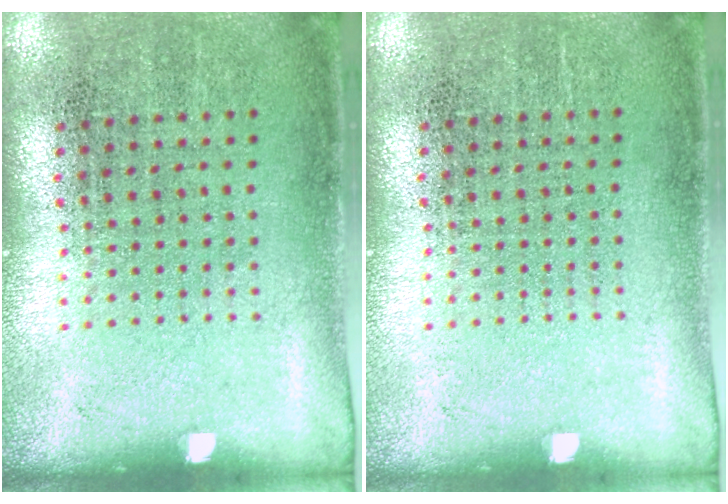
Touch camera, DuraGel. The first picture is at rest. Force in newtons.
{"total": 0.0}